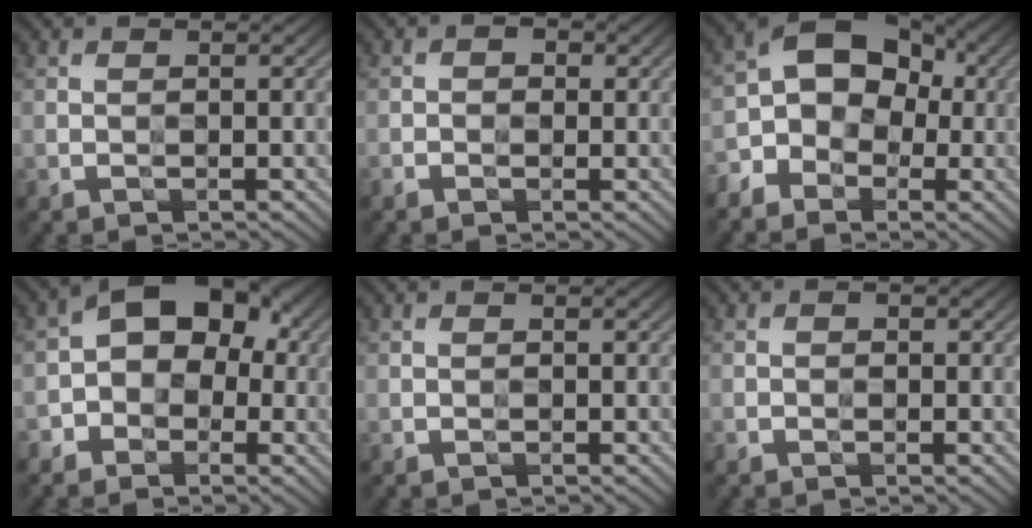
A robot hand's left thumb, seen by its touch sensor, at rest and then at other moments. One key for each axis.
{"total": 1.4, "fx": -0.5, "fy": 1.2, "fz": 0.6, "tx": -0.006, "ty": -0.001, "tz": -0.012}
{"total": 9.5, "fx": -2.6, "fy": 7.0, "fz": 6.0, "tx": -0.099, "ty": -0.005, "tz": -0.060}
{"total": 8.9, "fx": -1.1, "fy": 6.6, "fz": 5.9, "tx": -0.072, "ty": 0.009, "tz": -0.035}
{"total": 0.0}
{"total": 0.6, "fx": -0.3, "fy": 0.5, "fz": 0.2, "tx": -0.002, "ty": -0.004, "tz": -0.006}